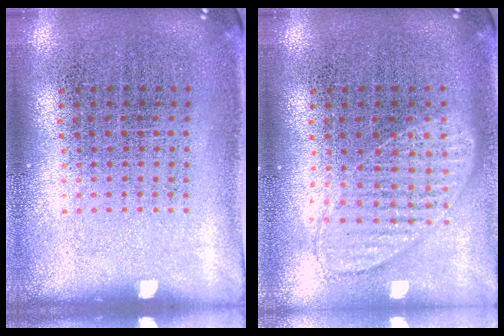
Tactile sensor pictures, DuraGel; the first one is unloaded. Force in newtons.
{"total": 0.9, "press": 0.9, "slide": 0.1}